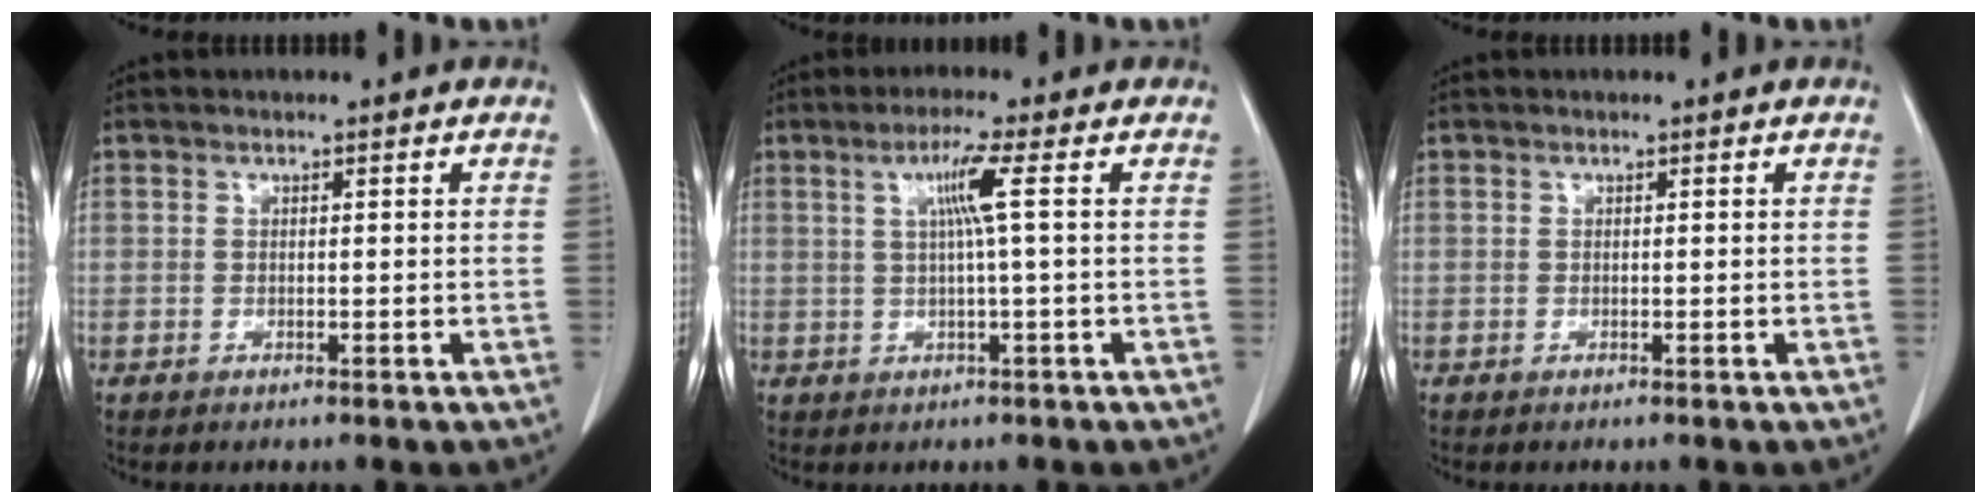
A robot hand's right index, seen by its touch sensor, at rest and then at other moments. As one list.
[{"total": 4.6, "force": [1.1, -1.0, 4.4], "torque": [-0.086, 0.005, 0.022]}, {"total": 0.0}]